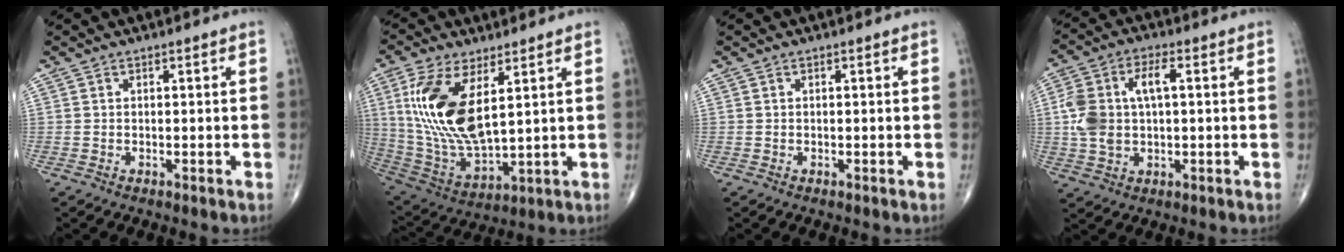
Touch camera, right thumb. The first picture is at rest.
{"total": 17.4, "force": [5.1, 7.7, 14.8], "torque": [-0.304, -0.024, 0.112]}
{"total": 0.0}
{"total": 10.7, "force": [0.9, 5.8, 8.9], "torque": [-0.192, 0.021, 0.021]}